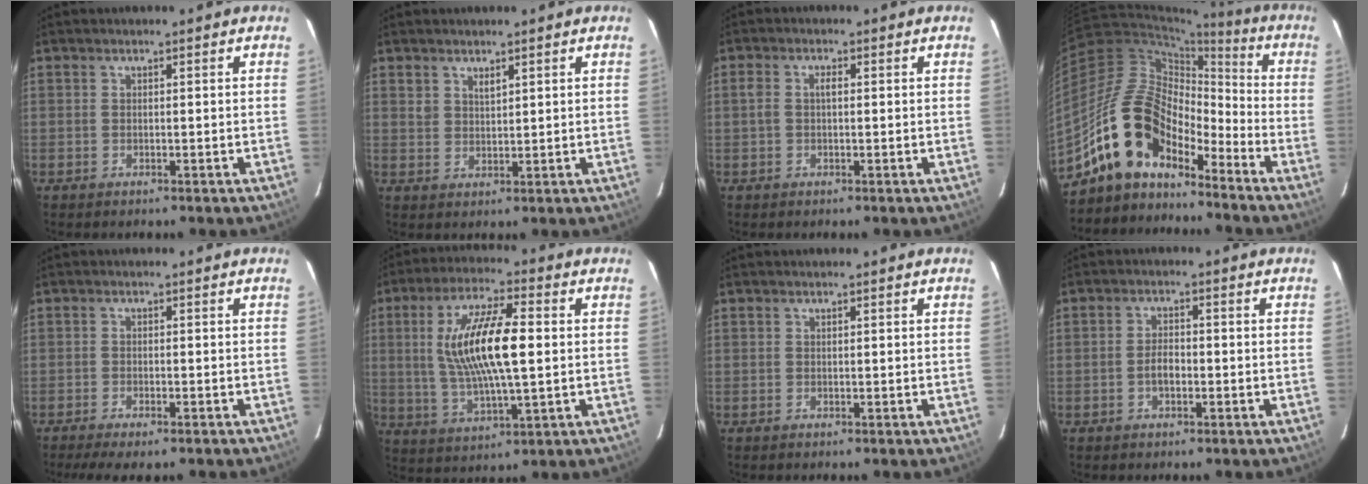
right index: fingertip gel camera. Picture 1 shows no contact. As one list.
[{"total": 2.4, "force": [1.8, 1.3, 1.0], "torque": [-0.015, 0.001, 0.034]}, {"total": 2.5, "force": [0.1, 1.4, 2.1], "torque": [-0.042, 0.006, 0.000]}, {"total": 15.0, "force": [-11.2, 7.1, 7.0], "torque": [-0.128, 0.017, -0.212]}, {"total": 6.0, "force": [-4.7, 1.3, 3.5], "torque": [-0.082, -0.026, -0.076]}, {"total": 15.6, "force": [1.6, 4.4, 14.8], "torque": [-0.286, 0.004, 0.037]}, {"total": 0.0}, {"total": 2.9, "force": [-1.0, 1.6, 2.3], "torque": [-0.044, 0.004, -0.016]}]